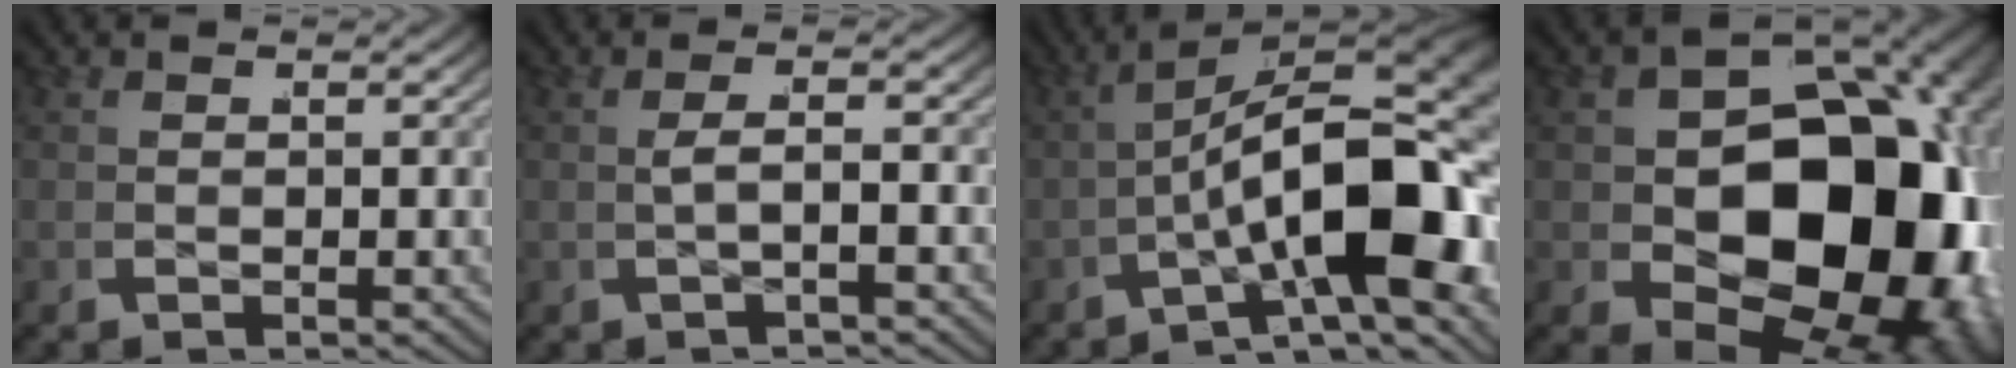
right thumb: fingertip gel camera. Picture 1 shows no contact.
{"total": 1.4, "force": [-0.6, -0.4, 1.3], "torque": [-0.028, 0.004, -0.008]}
{"total": 14.5, "force": [-2.5, 6.3, 12.8], "torque": [-0.189, -0.037, -0.018]}
{"total": 25.7, "force": [-2.5, 16.2, 19.8], "torque": [-0.318, -0.079, 0.003]}